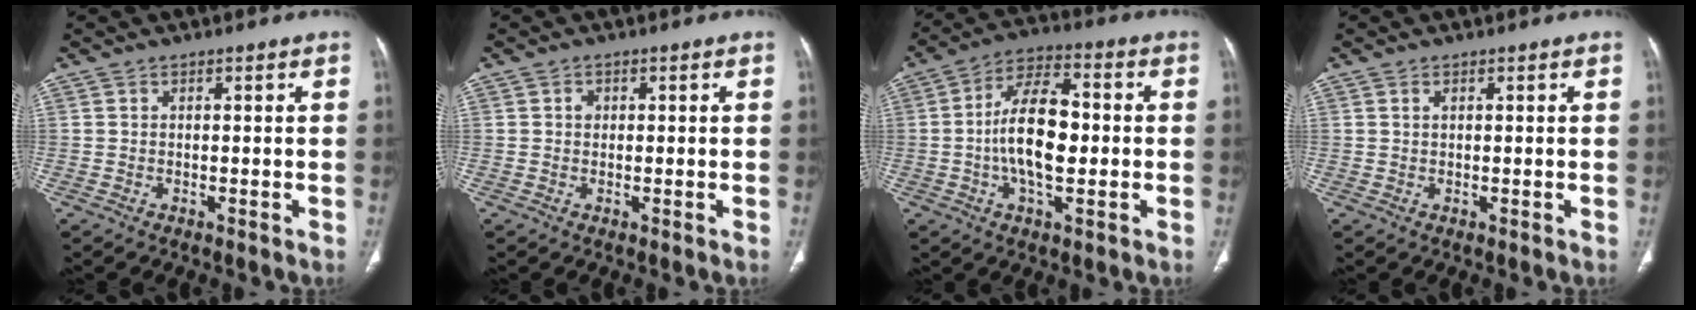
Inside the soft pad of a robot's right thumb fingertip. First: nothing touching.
{"total": 1.1, "force": [0.2, 1.0, 0.5], "torque": [-0.003, 0.003, 0.001]}
{"total": 13.3, "force": [-0.8, 6.4, 11.6], "torque": [-0.200, 0.019, -0.019]}
{"total": 0.6, "force": [0.3, 0.3, 0.4], "torque": [-0.010, 0.001, 0.006]}